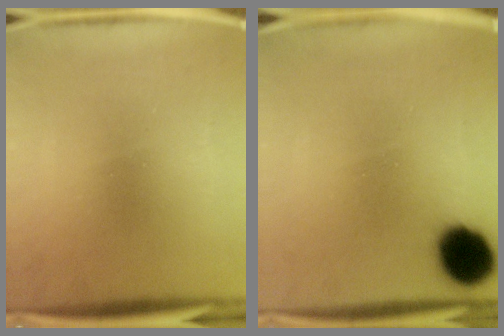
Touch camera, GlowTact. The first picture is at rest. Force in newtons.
{"total": 12.7}